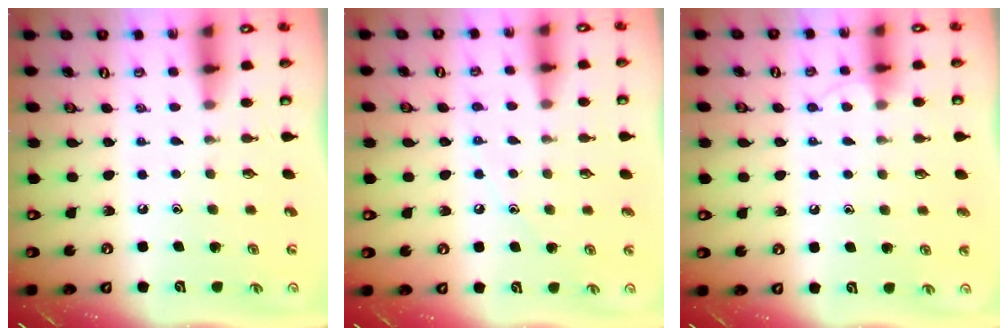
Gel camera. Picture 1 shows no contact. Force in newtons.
{"total": 5.5, "press": 5.5, "slide": 0.7}
{"total": 4.7, "press": 4.7, "slide": 0.5}